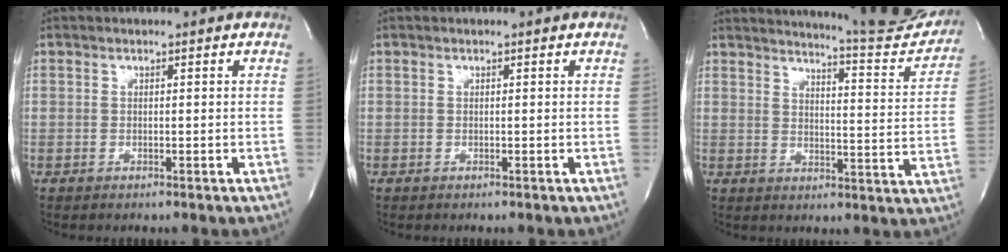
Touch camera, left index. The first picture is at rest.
{"total": 0.0}
{"total": 17.2, "force": [16.6, 0.5, 4.7], "torque": [-0.073, -0.094, 0.194]}